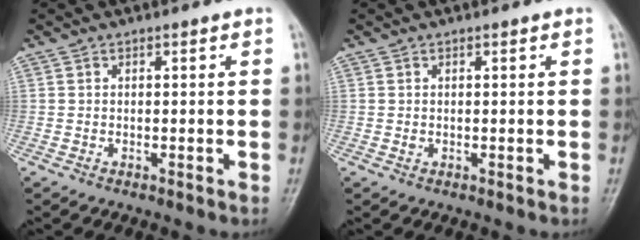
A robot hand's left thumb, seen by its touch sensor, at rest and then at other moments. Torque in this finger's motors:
{"motor_torque": [0.07, 0.15, 0.21, 0.18, 0.00]}